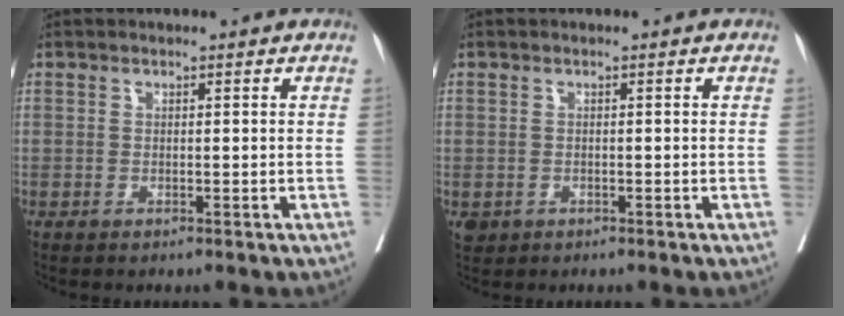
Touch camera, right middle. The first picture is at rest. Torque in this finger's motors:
{"motor_torque": [1.11, -0.85, 0.33, 0.11]}